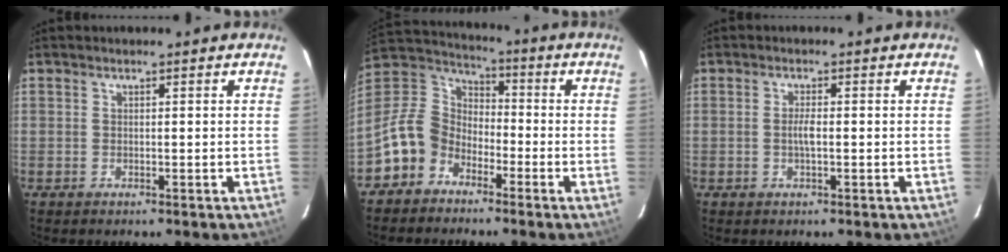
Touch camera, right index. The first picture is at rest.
{"total": 11.0, "force": [-6.6, 8.1, 3.5], "torque": [-0.091, 0.031, -0.135]}
{"total": 1.9, "force": [-0.3, 0.3, 1.9], "torque": [-0.037, 0.000, -0.007]}